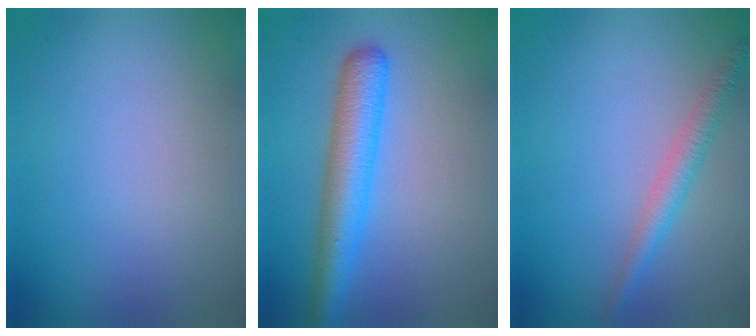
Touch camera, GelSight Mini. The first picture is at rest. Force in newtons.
{"total": 5.1, "press": 5.1, "slide": 0.1}
{"total": 2.4, "press": 2.4, "slide": 0.1}